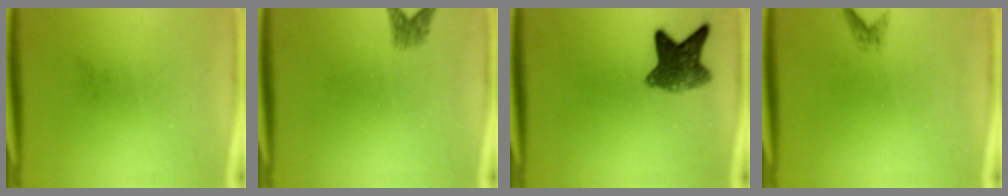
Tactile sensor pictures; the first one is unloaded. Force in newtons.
{"total": 1.8}
{"total": 6.8}
{"total": 1.1}